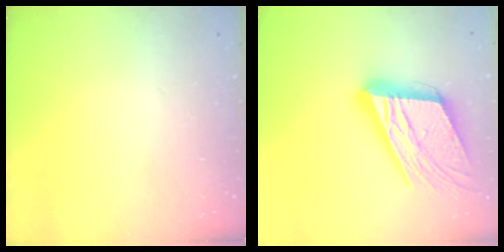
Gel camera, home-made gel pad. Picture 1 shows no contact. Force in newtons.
{"total": 25.1, "press": 24.8, "slide": 4.1}